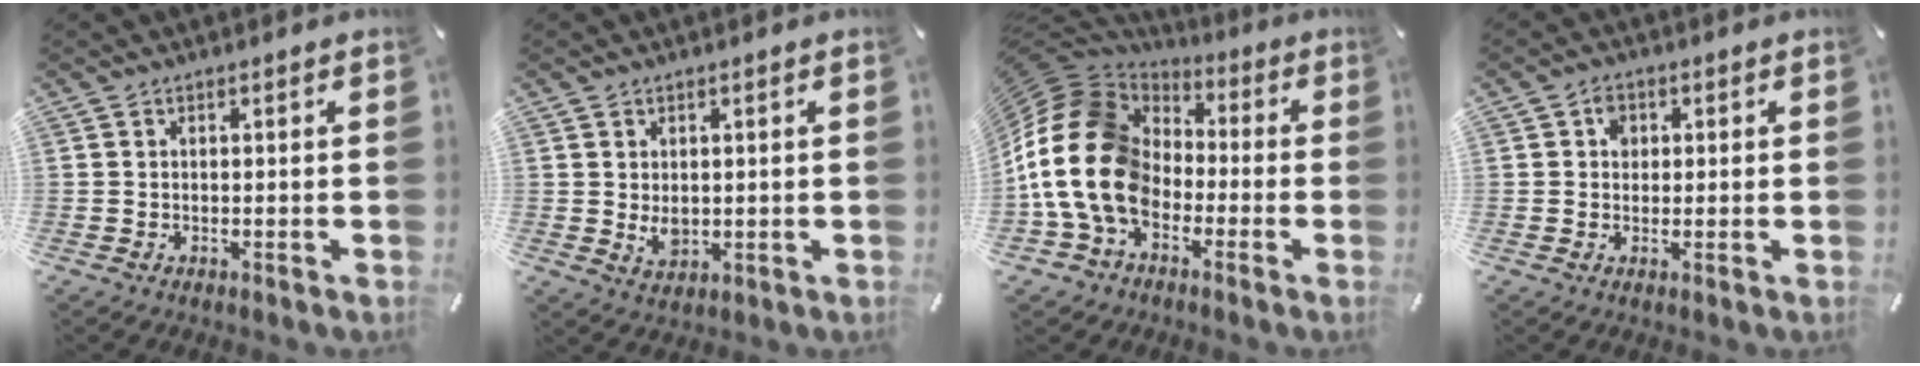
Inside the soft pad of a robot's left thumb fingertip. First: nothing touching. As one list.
[{"total": 3.9, "force": [0.5, 3.1, 2.2], "torque": [-0.040, -0.002, 0.010]}, {"total": 19.3, "force": [-4.3, 15.1, 11.3], "torque": [-0.262, 0.025, -0.077]}, {"total": 3.1, "force": [0.5, 2.7, 1.5], "torque": [-0.008, -0.003, 0.001]}]